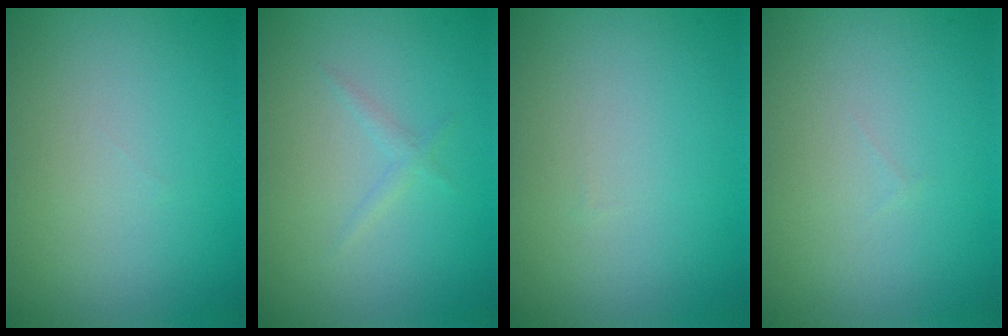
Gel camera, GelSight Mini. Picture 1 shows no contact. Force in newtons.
{"total": 0.9, "press": 0.9, "slide": 0.1}
{"total": 0.0}
{"total": 0.0}